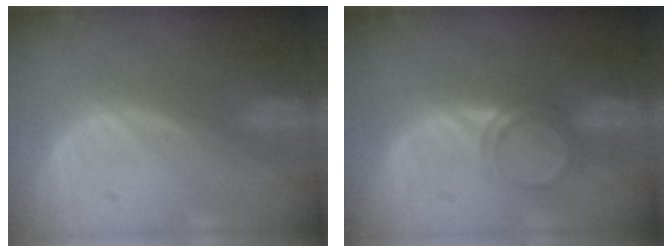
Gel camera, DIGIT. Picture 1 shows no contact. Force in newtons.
{"total": 3.2, "press": 2.9, "slide": 1.2}